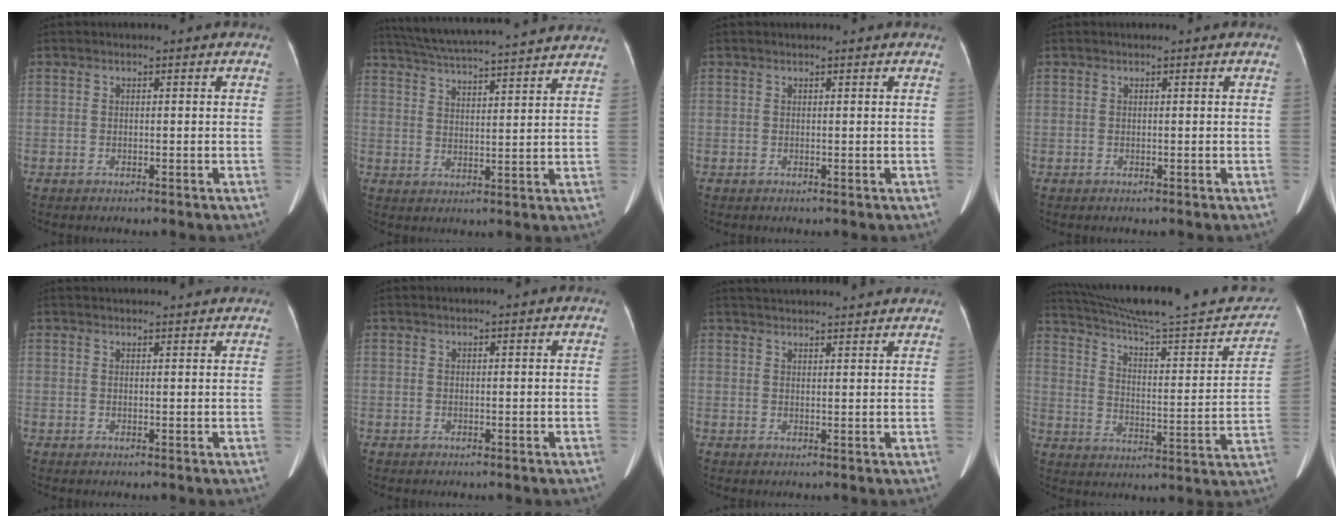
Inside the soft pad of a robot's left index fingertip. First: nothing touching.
{"total": 21.1, "force": [19.3, 0.8, 8.6], "torque": [-0.151, 0.022, 0.270]}
{"total": 1.2, "force": [1.1, 0.0, 0.4], "torque": [-0.008, 0.012, 0.015]}
{"total": 0.0}
{"total": 8.2, "force": [7.9, 0.5, 2.2], "torque": [-0.026, 0.032, 0.090]}
{"total": 2.1, "force": [1.9, -0.1, 0.8], "torque": [-0.009, 0.022, 0.029]}
{"total": 12.6, "force": [11.9, 0.7, 4.0], "torque": [-0.063, 0.034, 0.156]}
{"total": 26.5, "force": [24.0, 2.3, 11.0], "torque": [-0.167, -0.039, 0.326]}